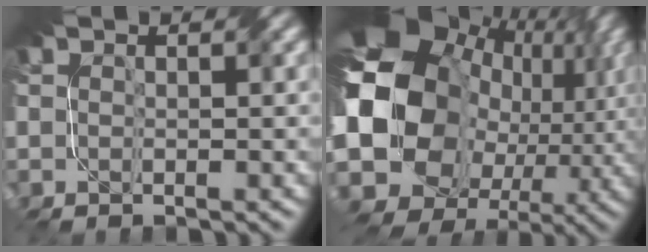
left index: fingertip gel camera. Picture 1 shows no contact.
{"total": 20.4, "force": [1.6, 17.7, 10.0], "torque": [-0.174, -0.016, 0.005]}